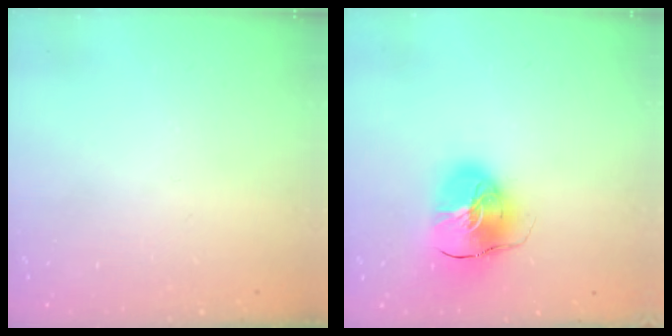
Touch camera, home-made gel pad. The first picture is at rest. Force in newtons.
{"total": 13.9, "press": 13.8, "slide": 2.1}